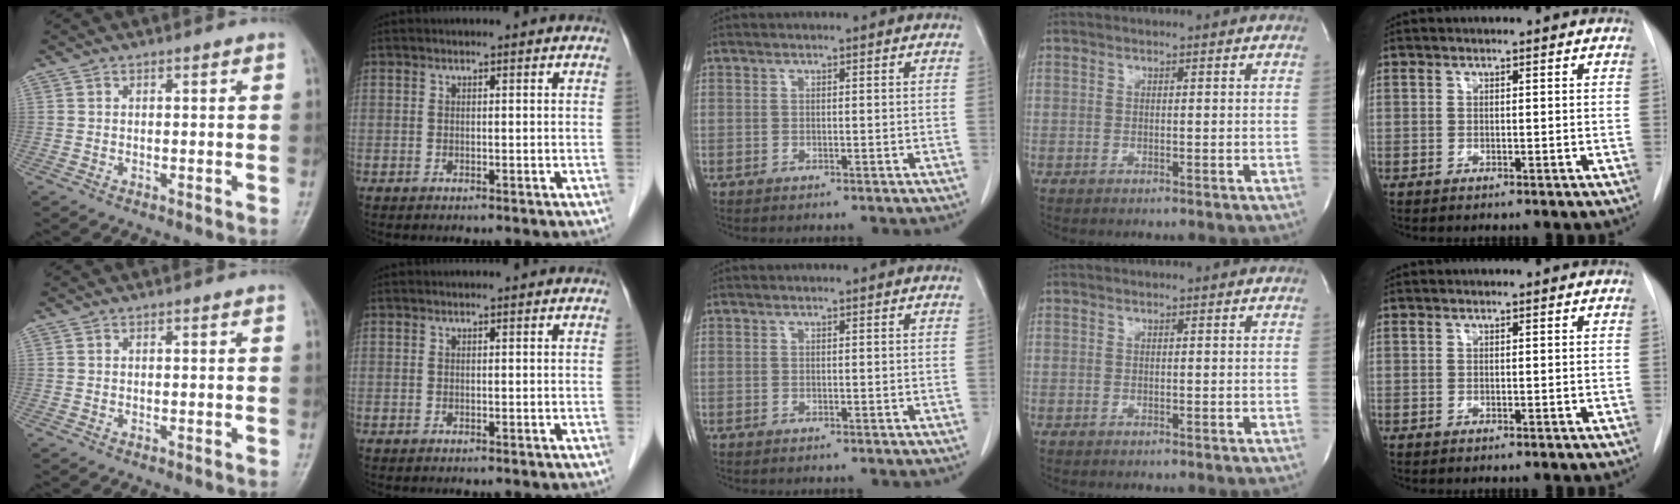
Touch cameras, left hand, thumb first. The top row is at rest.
{}